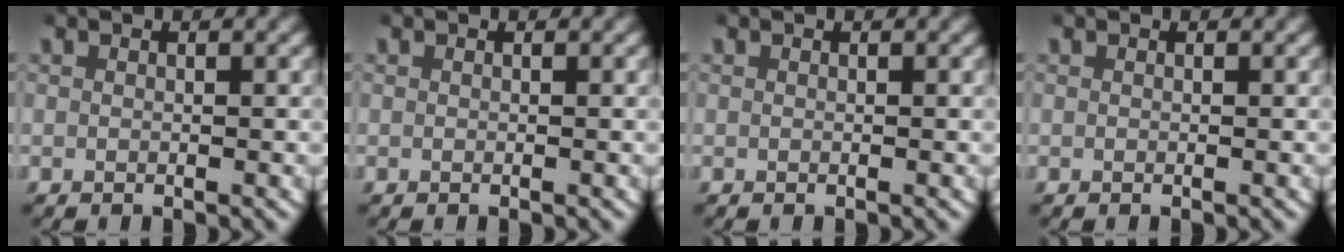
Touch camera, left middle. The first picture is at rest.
{"total": 0.0}
{"total": 0.0}
{"total": 0.0}